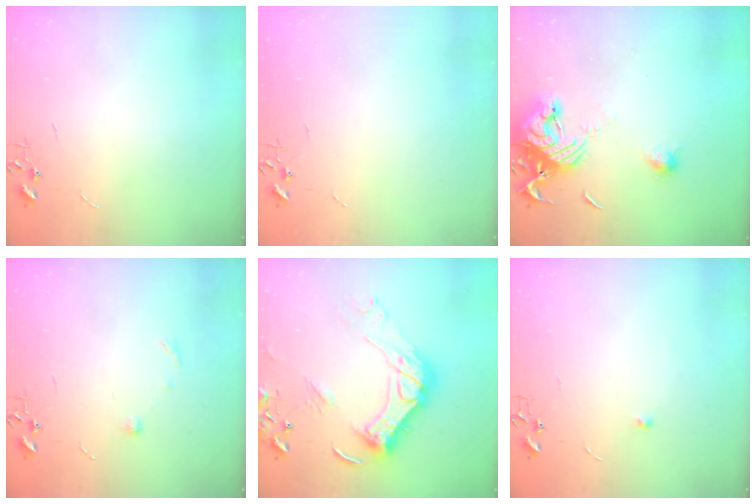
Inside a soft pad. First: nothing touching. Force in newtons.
{"total": 0.0}
{"total": 14.0, "press": 14.0, "slide": 1.1}
{"total": 6.0, "press": 5.8, "slide": 1.4}
{"total": 18.6, "press": 18.5, "slide": 1.9}
{"total": 3.8, "press": 3.7, "slide": 0.6}